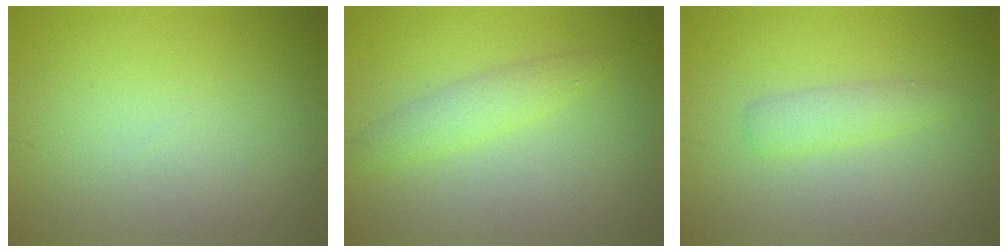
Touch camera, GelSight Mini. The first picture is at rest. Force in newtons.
{"total": 2.1, "press": 2.1, "slide": 0.0}
{"total": 1.8, "press": 1.8, "slide": 0.1}